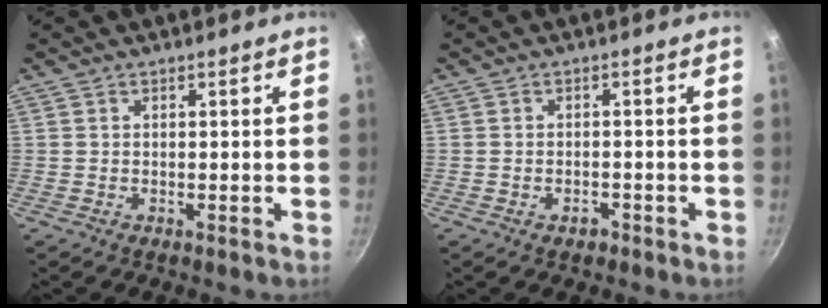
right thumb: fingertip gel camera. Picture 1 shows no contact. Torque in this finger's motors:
{"motor_torque": [-0.11, 0.16, -0.40, -0.02, 0.03]}